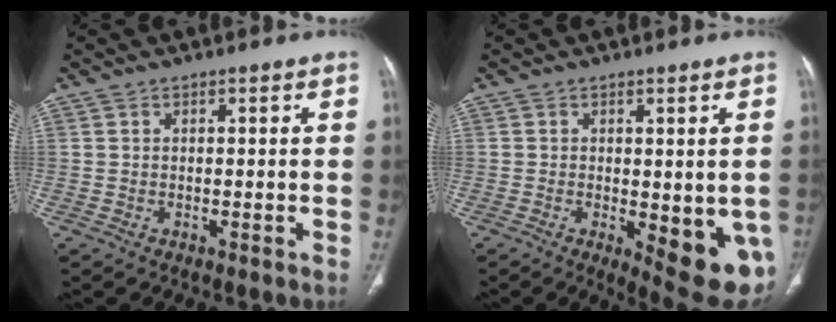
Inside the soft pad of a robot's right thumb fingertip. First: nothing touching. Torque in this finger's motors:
{"motor_torque": [-0.06, 0.44, 0.30, -0.14, 0.20]}